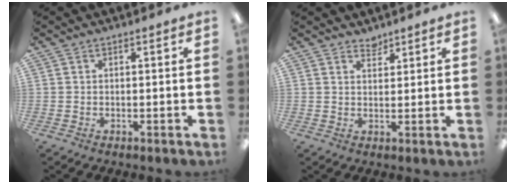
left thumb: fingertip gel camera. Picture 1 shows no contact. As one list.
[{"total": 2.4, "force": [2.3, 0.8, 0.0], "torque": [0.005, -0.014, 0.043]}]